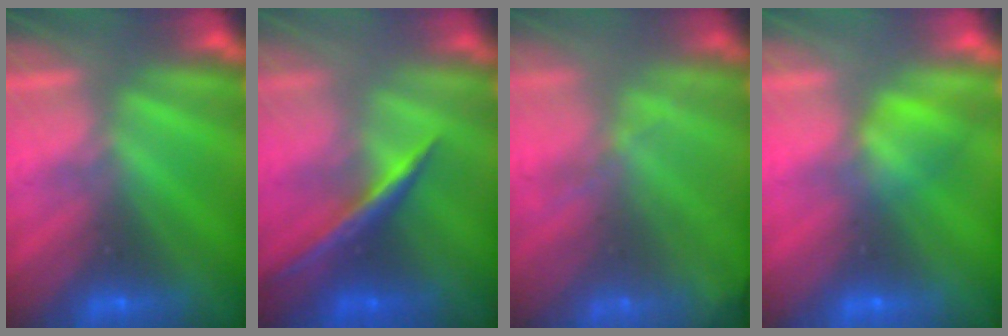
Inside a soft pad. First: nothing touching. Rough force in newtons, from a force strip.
{"total": 1.5}
{"total": 11.2}
{"total": 1.6}